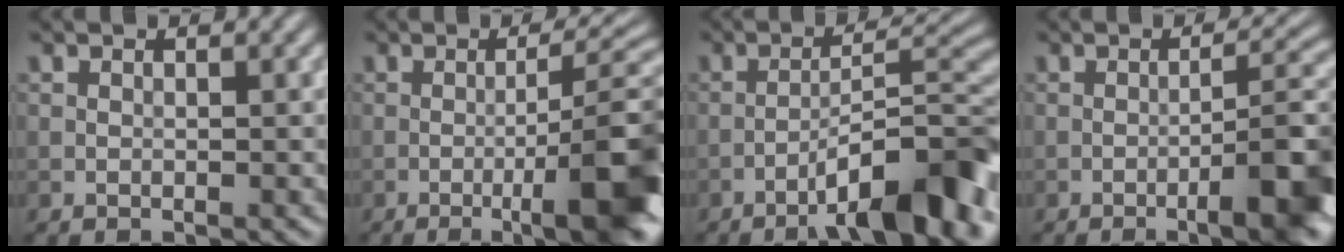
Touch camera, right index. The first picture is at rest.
{"total": 10.8, "force": [-2.8, 2.6, 10.1], "torque": [-0.121, 0.006, -0.035]}
{"total": 9.9, "force": [-5.6, 1.9, 7.9], "torque": [-0.114, 0.028, -0.083]}
{"total": 8.3, "force": [-3.2, 2.0, 7.4], "torque": [-0.089, 0.010, -0.042]}